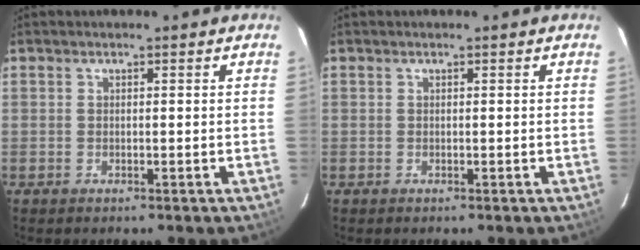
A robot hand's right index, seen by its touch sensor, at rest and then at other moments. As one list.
[{"total": 0.0}]